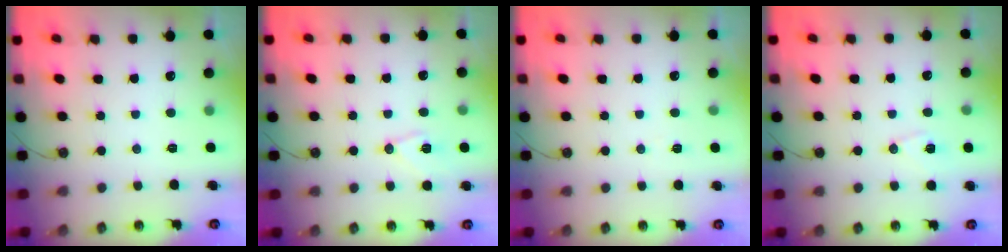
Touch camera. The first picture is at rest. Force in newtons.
{"total": 9.2, "press": 9.2, "slide": 1.0}
{"total": 5.2, "press": 3.0, "slide": 4.3}
{"total": 7.4, "press": 7.4, "slide": 0.7}